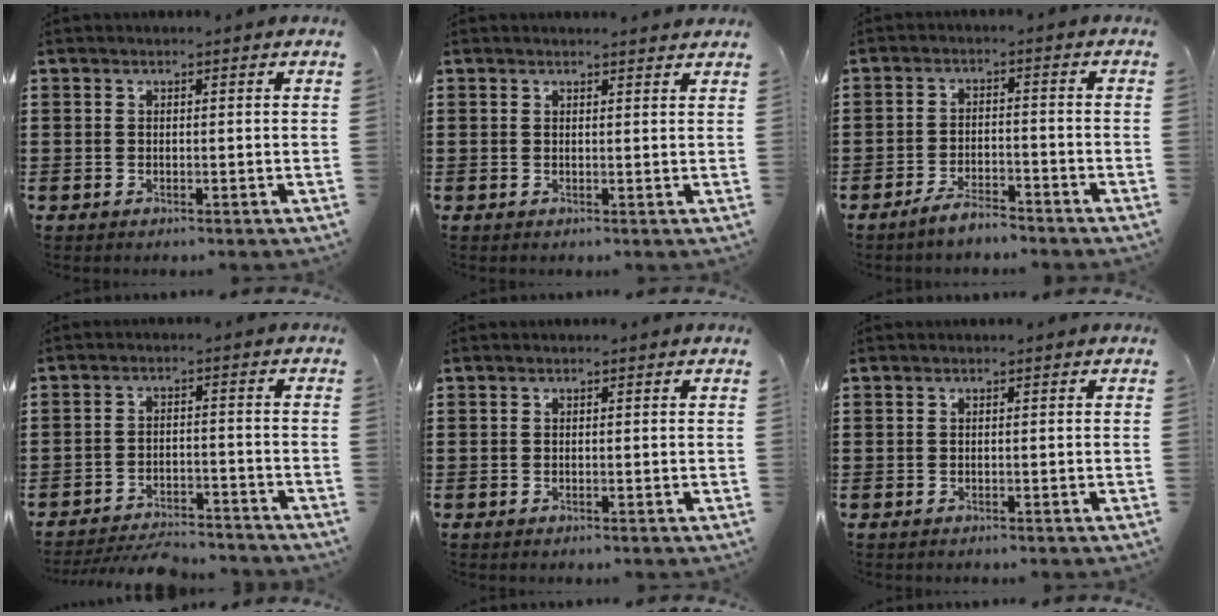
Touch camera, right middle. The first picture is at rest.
{"total": 0.9, "force": [0.9, 0.0, 0.0], "torque": [0.005, -0.007, 0.017]}
{"total": 3.9, "force": [-3.6, 0.5, 1.4], "torque": [-0.030, 0.008, -0.072]}
{"total": 4.5, "force": [-4.4, 0.6, 0.8], "torque": [-0.014, 0.006, -0.090]}
{"total": 0.0}
{"total": 0.0}